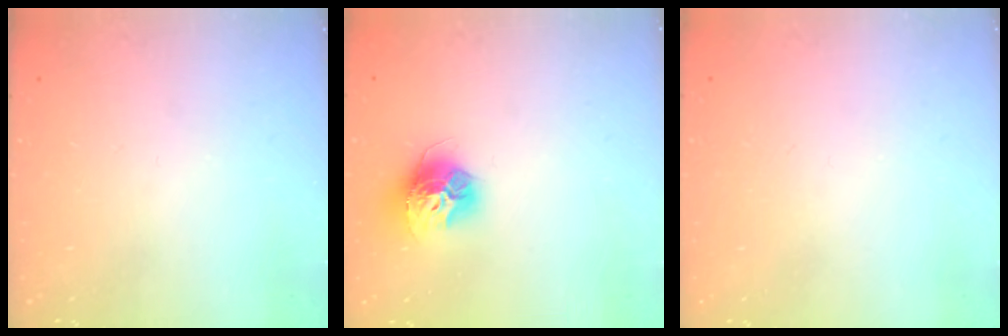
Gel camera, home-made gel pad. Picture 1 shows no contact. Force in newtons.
{"total": 12.8, "press": 12.8, "slide": 1.1}
{"total": 0.8, "press": 0.8, "slide": 0.0}